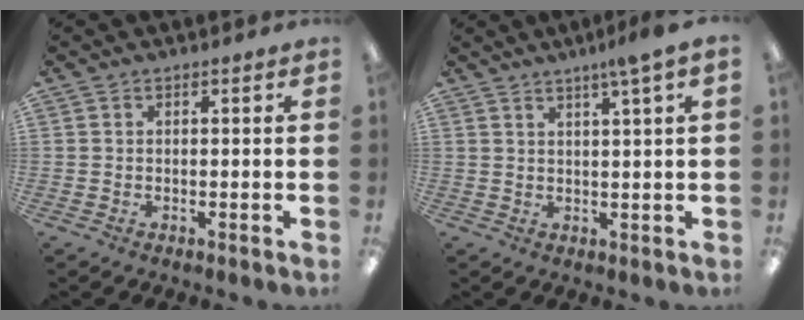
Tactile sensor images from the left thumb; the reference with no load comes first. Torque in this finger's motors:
{"motor_torque": [0.45, -0.38, 0.51, -0.43, 0.03]}